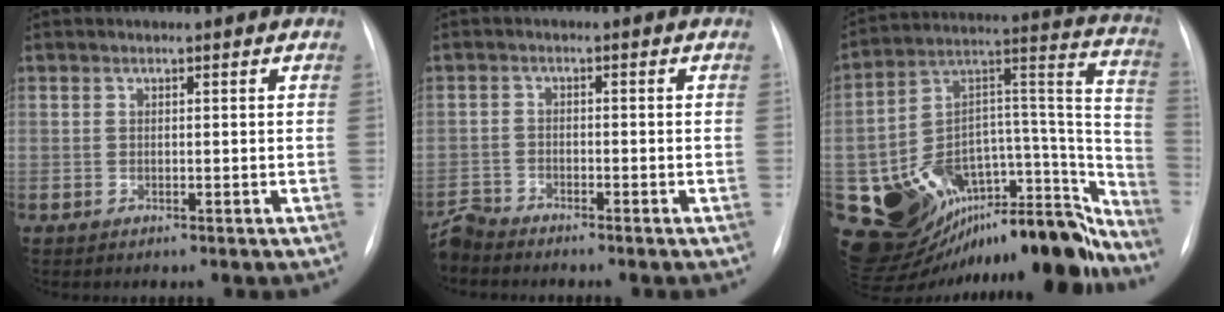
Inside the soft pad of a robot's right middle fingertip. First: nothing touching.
{"total": 3.3, "force": [-3.3, 0.1, -0.2], "torque": [0.006, -0.016, -0.063]}
{"total": 30.7, "force": [-23.4, 12.1, 15.7], "torque": [-0.187, 0.052, -0.331]}